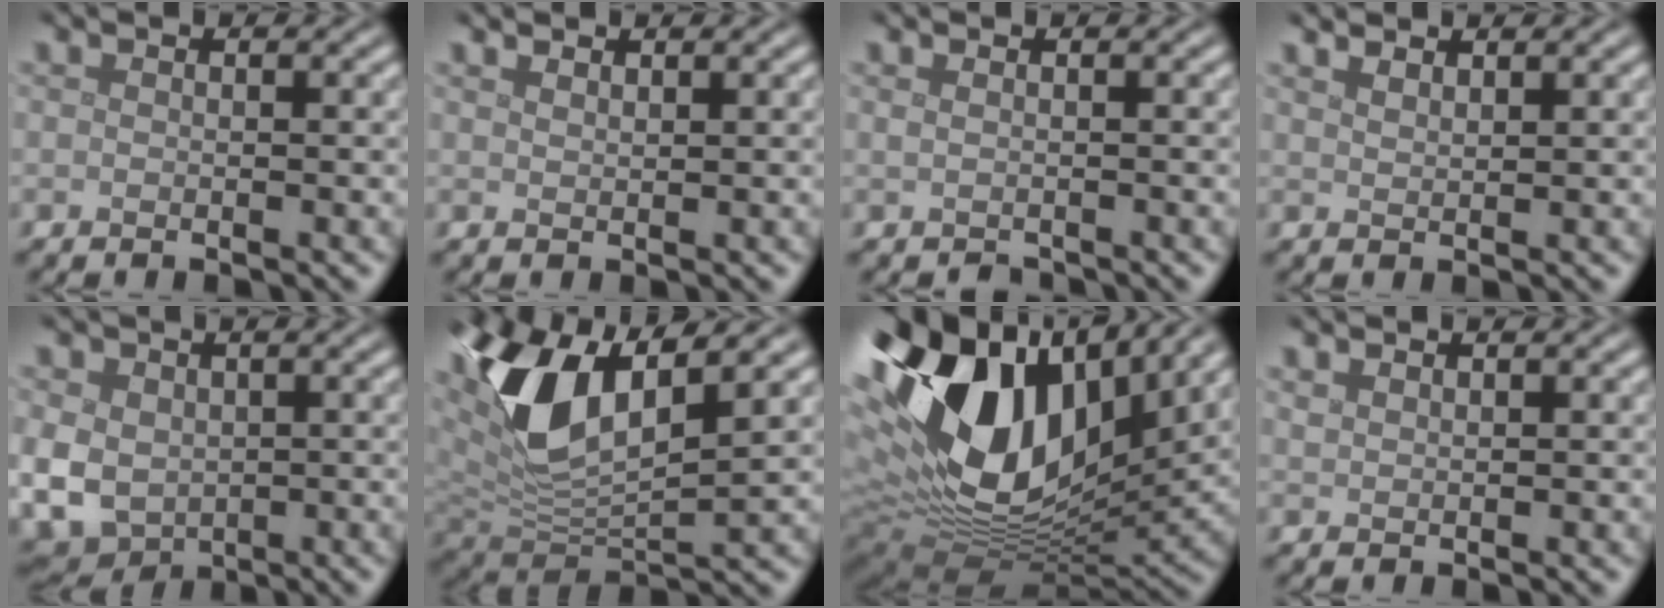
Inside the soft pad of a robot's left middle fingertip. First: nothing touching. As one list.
[{"total": 1.2, "force": [1.1, 0.2, 0.4], "torque": [-0.002, -0.001, 0.016]}, {"total": 0.6, "force": [-0.4, 0.3, 0.2], "torque": [0.000, -0.003, -0.010]}, {"total": 2.2, "force": [1.9, 0.6, 0.9], "torque": [-0.006, 0.005, 0.017]}, {"total": 7.2, "force": [-0.7, 5.6, 4.4], "torque": [-0.102, -0.019, 0.001]}, {"total": 9.8, "force": [4.2, 4.2, 7.8], "torque": [-0.165, 0.006, 0.076]}, {"total": 17.3, "force": [6.0, 10.2, 12.7], "torque": [-0.280, 0.009, 0.107]}, {"total": 1.0, "force": [1.0, 0.2, 0.2], "torque": [-0.006, 0.000, 0.023]}]